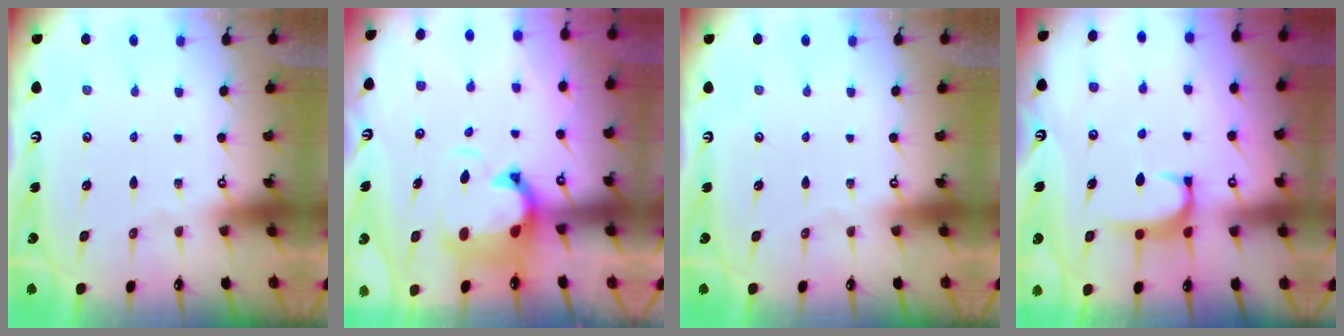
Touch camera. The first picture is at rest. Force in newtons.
{"total": 3.1, "press": 2.8, "slide": 1.3}
{"total": 0.0}
{"total": 1.8, "press": 1.8, "slide": 0.5}